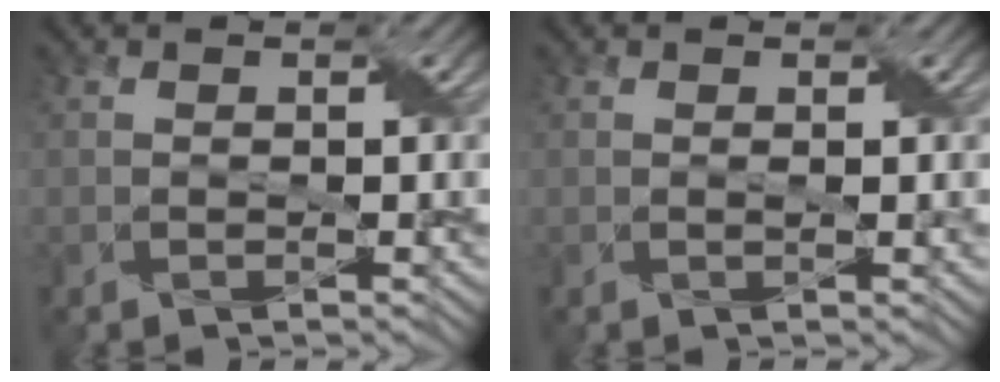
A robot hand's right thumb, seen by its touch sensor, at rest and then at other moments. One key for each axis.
{"total": 0.6, "fx": 0.3, "fy": 0.0, "fz": 0.5, "tx": -0.009, "ty": 0.001, "tz": 0.003}